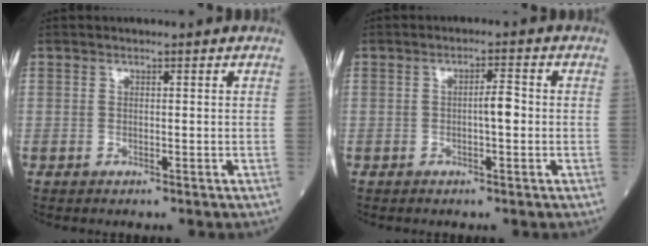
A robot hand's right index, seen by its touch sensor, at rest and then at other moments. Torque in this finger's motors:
{"motor_torque": [0.87, -0.05, 0.37, 0.09]}